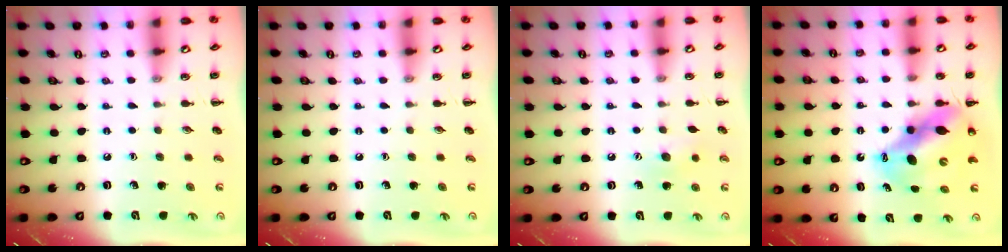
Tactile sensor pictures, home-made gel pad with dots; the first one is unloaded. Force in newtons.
{"total": 0.0}
{"total": 7.5, "press": 7.4, "slide": 1.5}
{"total": 12.8, "press": 12.5, "slide": 3.1}